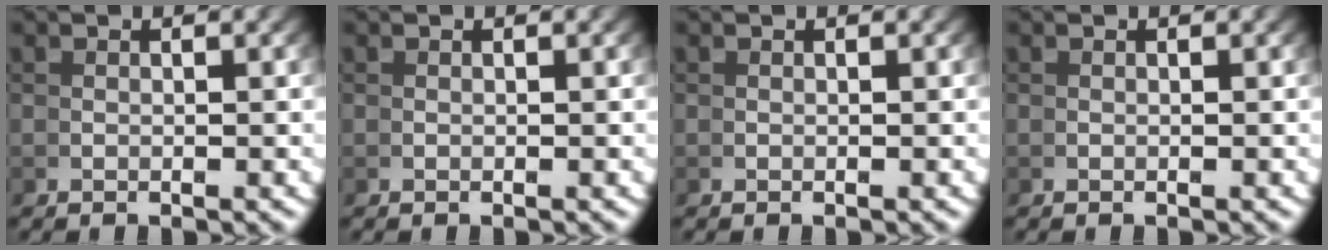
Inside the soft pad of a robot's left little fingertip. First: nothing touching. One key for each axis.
{"total": 0.0}
{"total": 0.0}
{"total": 0.0}